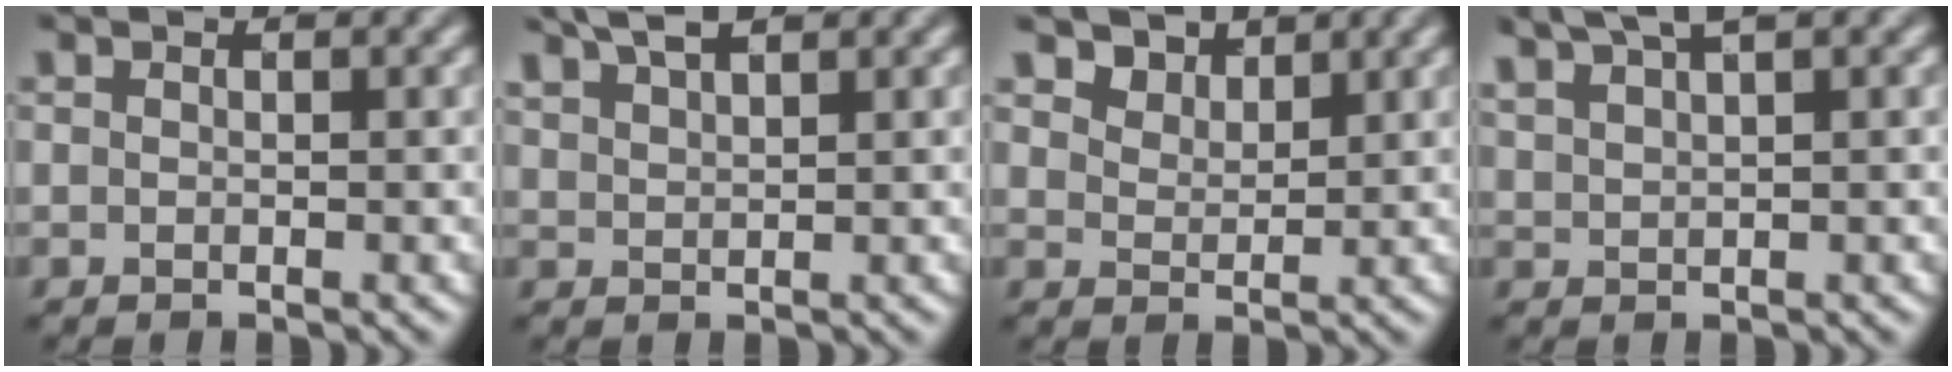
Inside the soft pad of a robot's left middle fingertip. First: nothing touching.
{"total": 3.4, "force": [2.7, 0.8, 1.9], "torque": [-0.034, 0.017, 0.046]}
{"total": 2.6, "force": [2.3, 1.1, 0.4], "torque": [-0.022, -0.017, 0.052]}
{"total": 3.6, "force": [2.8, 0.6, 2.2], "torque": [-0.033, 0.013, 0.053]}